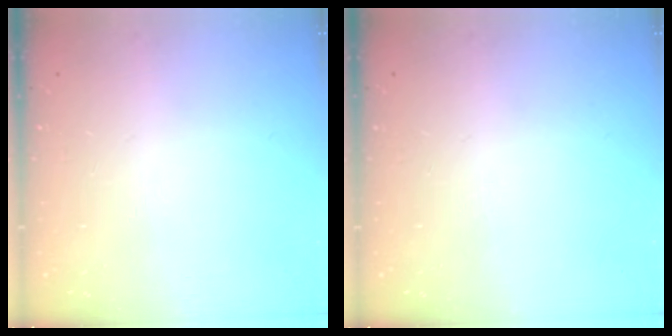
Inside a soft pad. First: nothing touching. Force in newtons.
{"total": 0.0}